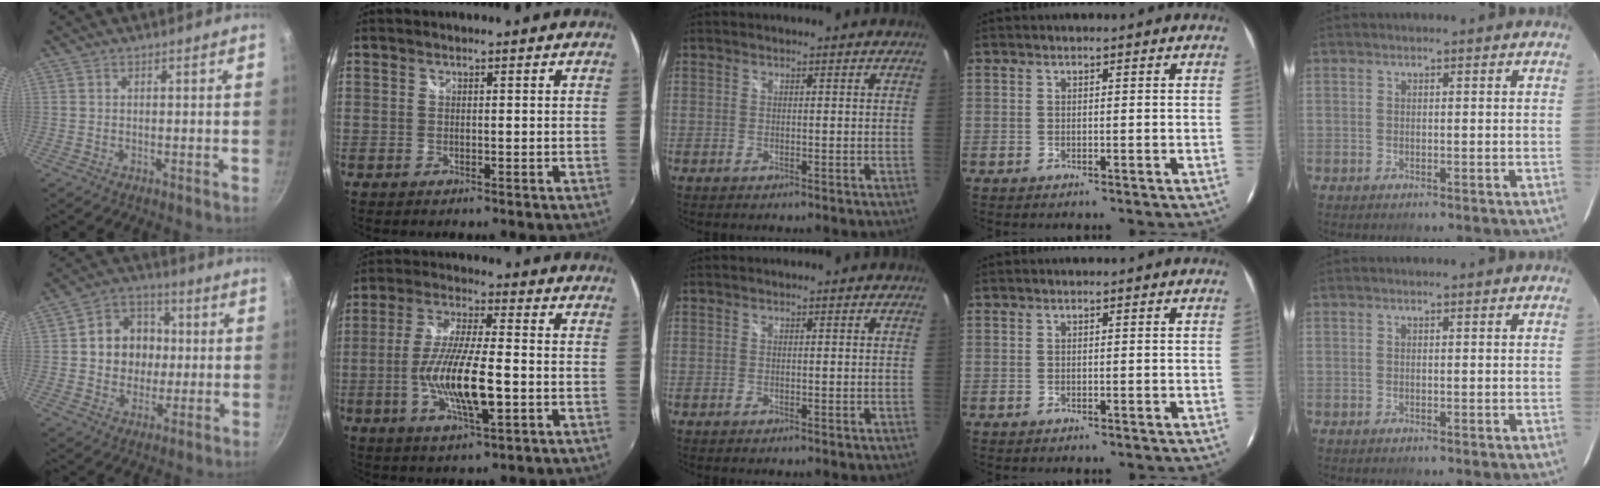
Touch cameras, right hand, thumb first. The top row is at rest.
{"thumb": {"total": 12.2, "force": [0.9, 10.6, 6.1], "torque": [-0.056, 0.013, 0.009]}, "index": {"total": 13.2, "force": [-3.1, 2.8, 12.5], "torque": [-0.246, -0.010, -0.058]}}